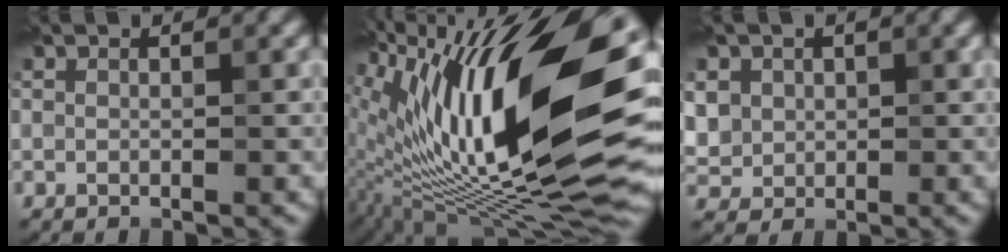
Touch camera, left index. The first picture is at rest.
{"total": 18.9, "force": [3.4, 7.0, 17.2], "torque": [-0.291, 0.009, 0.054]}
{"total": 4.5, "force": [1.5, 3.9, 1.6], "torque": [-0.047, 0.014, 0.029]}